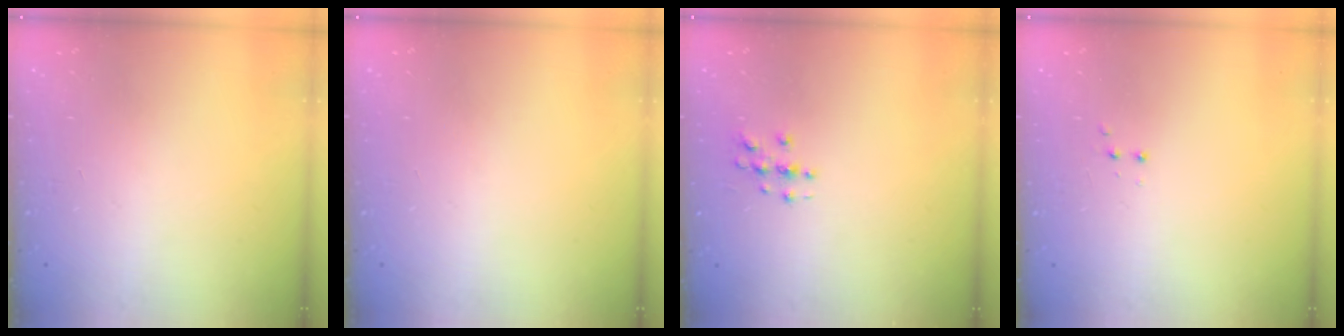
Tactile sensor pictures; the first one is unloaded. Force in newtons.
{"total": 0.0}
{"total": 3.1, "press": 3.1, "slide": 0.3}
{"total": 2.8, "press": 2.8, "slide": 0.6}